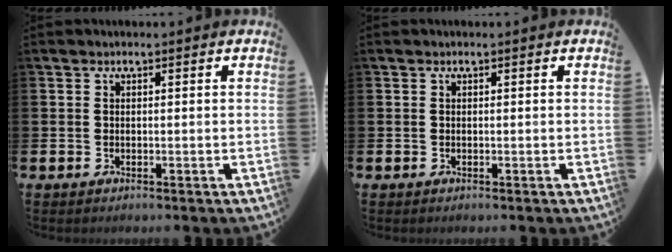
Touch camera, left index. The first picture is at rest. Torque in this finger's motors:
{"motor_torque": [-0.09, 0.05, 0.01, -0.01]}